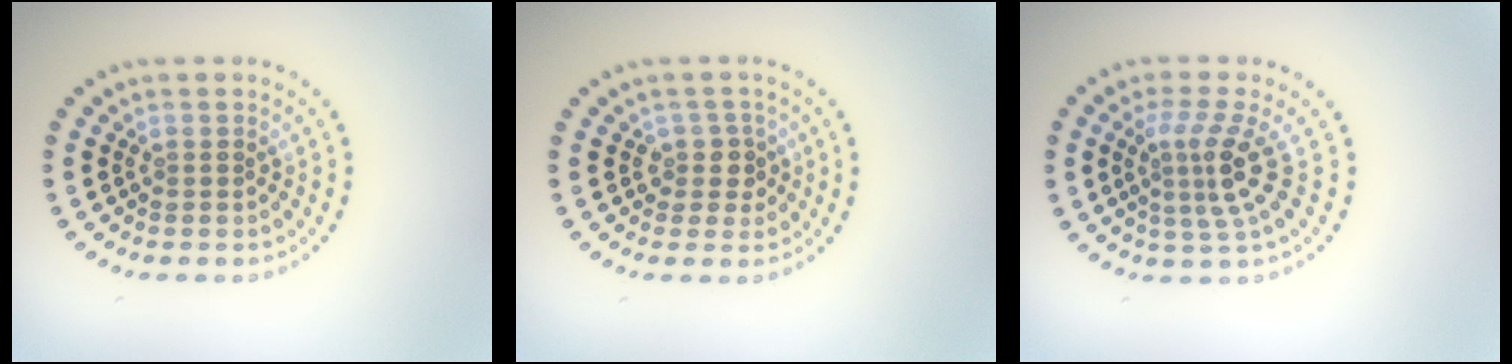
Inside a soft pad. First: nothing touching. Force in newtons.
{"total": 2.0, "press": 1.6, "slide": 1.2}
{"total": 3.7, "press": 2.6, "slide": 2.6}